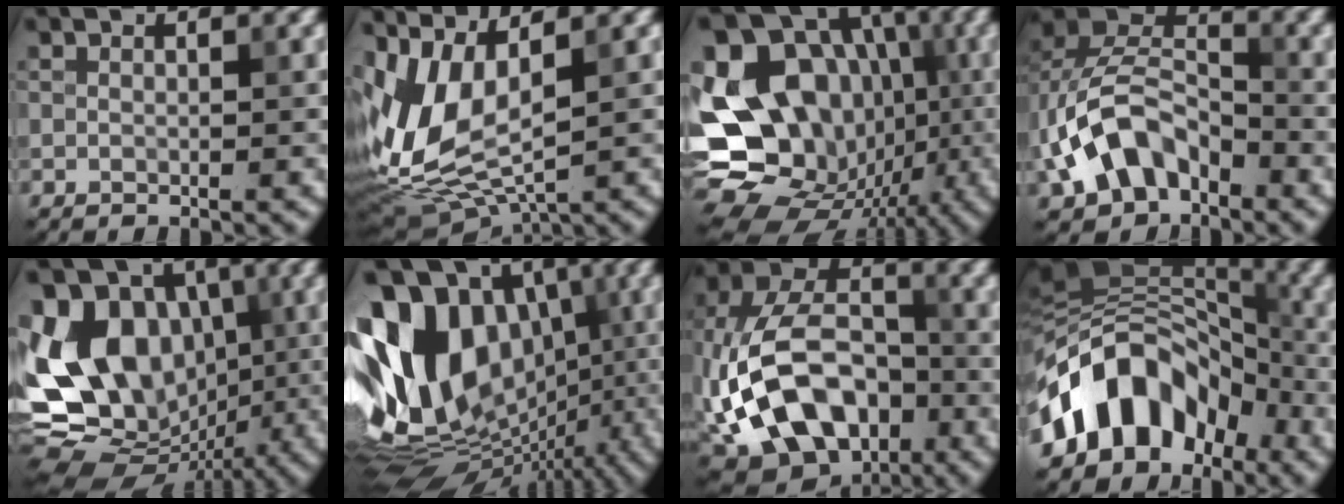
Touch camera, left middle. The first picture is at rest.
{"total": 9.5, "force": [0.2, 4.8, 8.2], "torque": [-0.205, -0.010, 0.012]}
{"total": 20.3, "force": [-1.7, 17.2, 10.6], "torque": [-0.181, 0.024, -0.041]}
{"total": 8.3, "force": [-3.2, 5.4, 5.3], "torque": [-0.104, 0.010, -0.071]}
{"total": 14.2, "force": [-0.1, 11.1, 8.7], "torque": [-0.159, 0.022, -0.017]}
{"total": 17.6, "force": [1.2, 12.6, 12.2], "torque": [-0.209, 0.027, 0.025]}
{"total": 13.6, "force": [-4.7, 9.1, 9.0], "torque": [-0.174, 0.002, -0.094]}
{"total": 10.9, "force": [-5.0, 7.3, 6.4], "torque": [-0.090, 0.026, -0.108]}